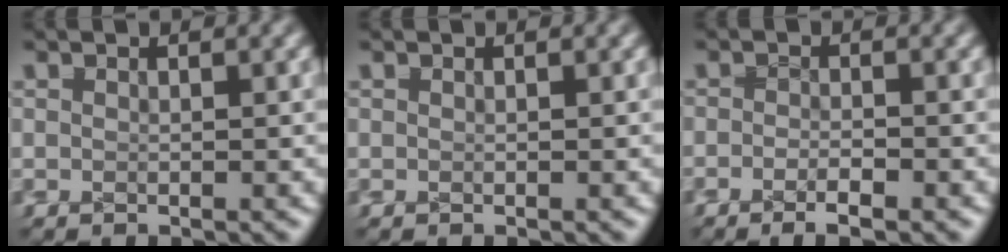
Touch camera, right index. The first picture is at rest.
{"total": 0.0}
{"total": 2.5, "force": [-1.8, 1.2, 1.2], "torque": [-0.004, -0.001, -0.037]}